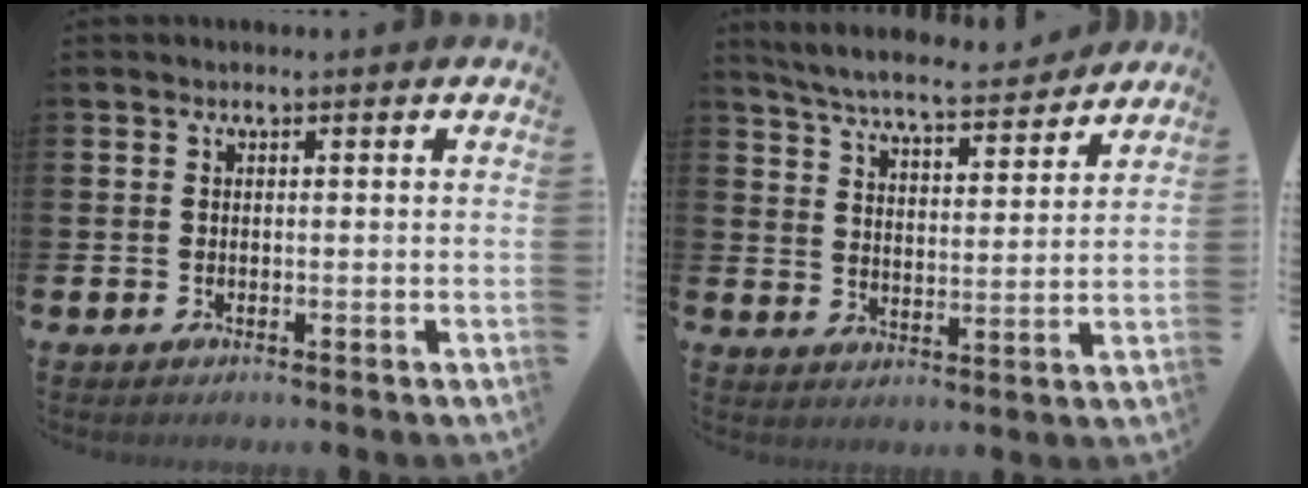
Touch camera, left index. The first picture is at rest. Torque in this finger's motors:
{"motor_torque": [1.26, -0.88, 0.65, 0.21]}